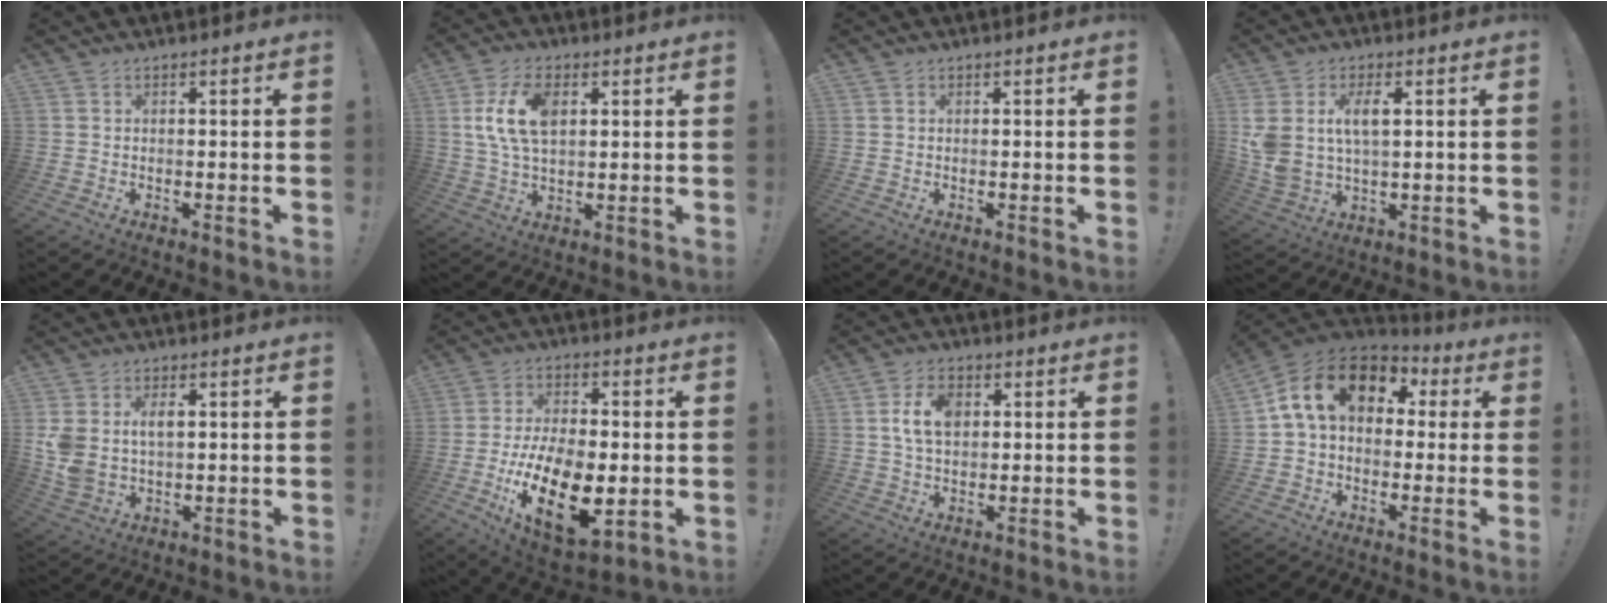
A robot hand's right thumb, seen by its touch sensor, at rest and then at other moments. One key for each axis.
{"total": 12.1, "fx": 3.0, "fy": 6.9, "fz": 9.5, "tx": -0.188, "ty": 0.000, "tz": 0.052}
{"total": 0.0}
{"total": 9.2, "fx": 2.9, "fy": 5.1, "fz": 7.1, "tx": -0.152, "ty": -0.006, "tz": 0.052}
{"total": 7.1, "fx": 1.9, "fy": 4.5, "fz": 5.1, "tx": -0.106, "ty": -0.003, "tz": 0.033}
{"total": 20.6, "fx": -5.2, "fy": 10.7, "fz": 16.9, "tx": -0.301, "ty": 0.018, "tz": -0.075}
{"total": 8.4, "fx": 1.8, "fy": 5.5, "fz": 6.2, "tx": -0.103, "ty": 0.004, "tz": 0.031}
{"total": 16.1, "fx": 4.7, "fy": 10.5, "fz": 11.4, "tx": -0.197, "ty": 0.006, "tz": 0.081}